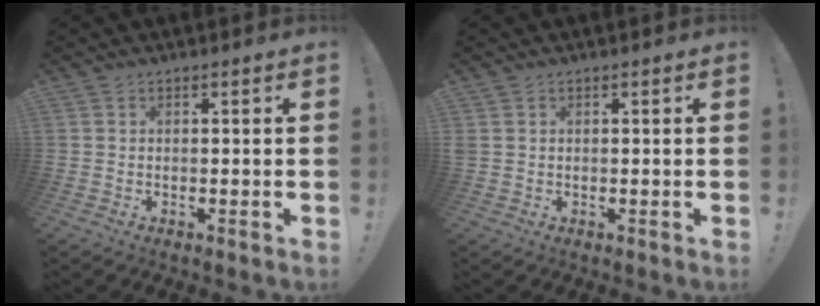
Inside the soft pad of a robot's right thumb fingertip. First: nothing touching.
{"total": 0.9, "force": [0.3, 0.8, 0.3], "torque": [-0.014, 0.006, 0.008]}